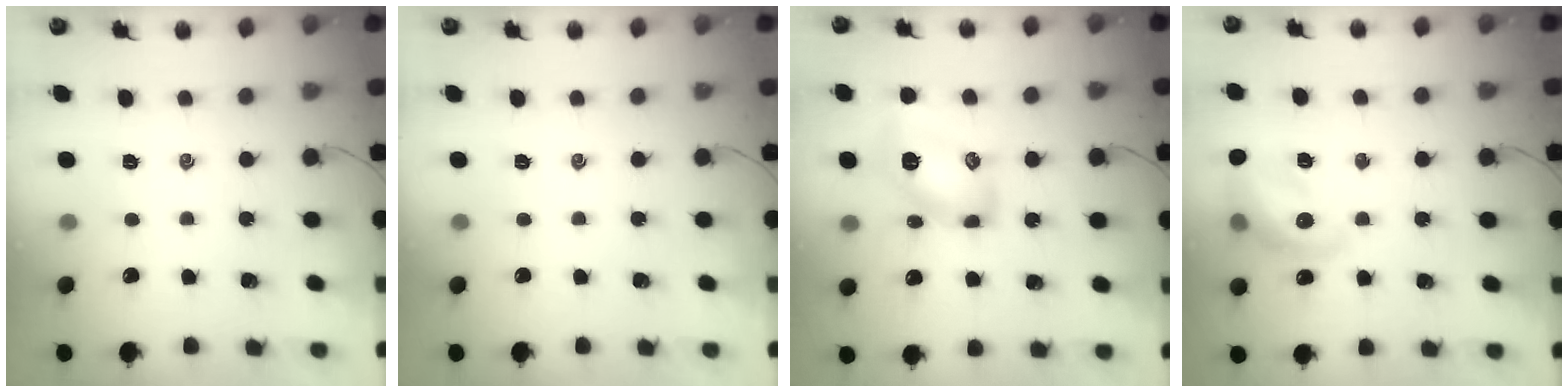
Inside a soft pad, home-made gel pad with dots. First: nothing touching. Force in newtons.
{"total": 0.0}
{"total": 11.7, "press": 11.7, "slide": 0.8}
{"total": 13.1, "press": 13.0, "slide": 1.8}